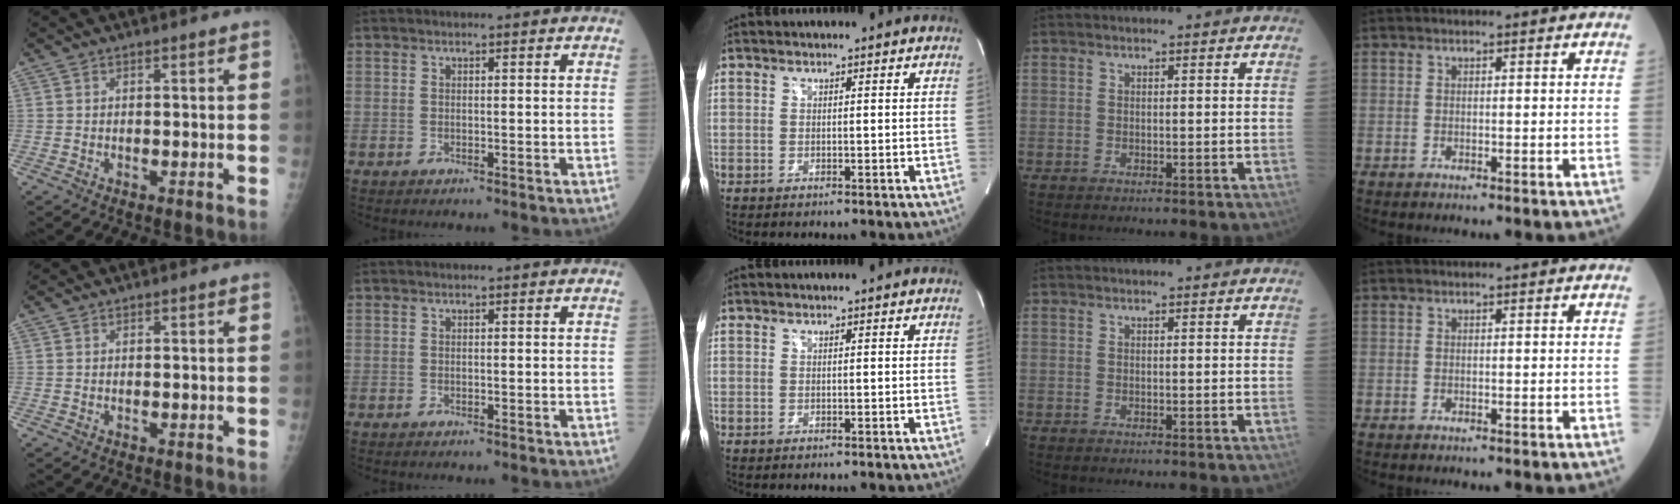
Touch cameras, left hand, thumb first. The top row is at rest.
{}